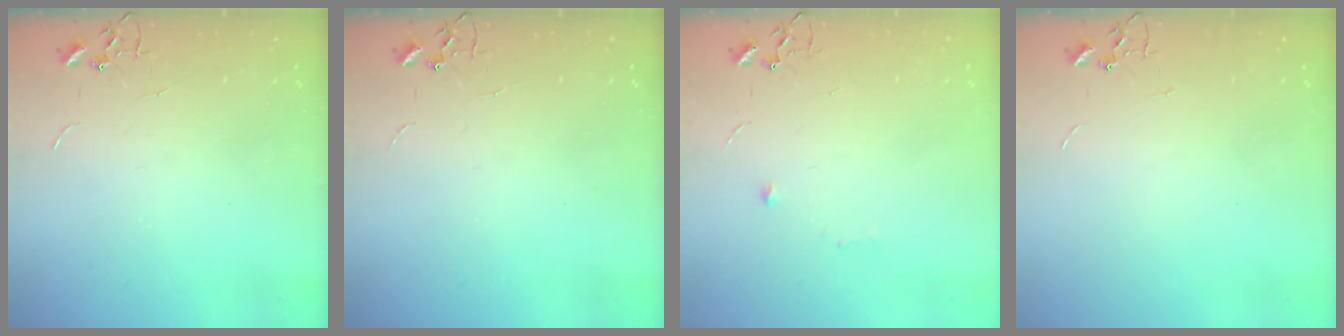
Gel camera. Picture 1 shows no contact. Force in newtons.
{"total": 0.0}
{"total": 5.1, "press": 5.1, "slide": 0.7}
{"total": 0.0}